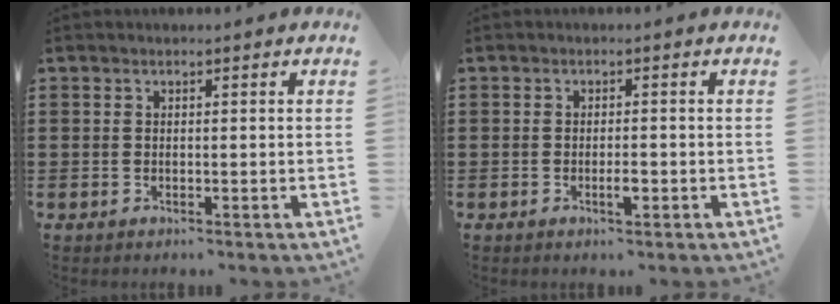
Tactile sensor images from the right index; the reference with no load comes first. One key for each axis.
{"total": 2.1, "fx": -0.8, "fy": 0.6, "fz": 1.8, "tx": -0.032, "ty": 0.000, "tz": -0.014}